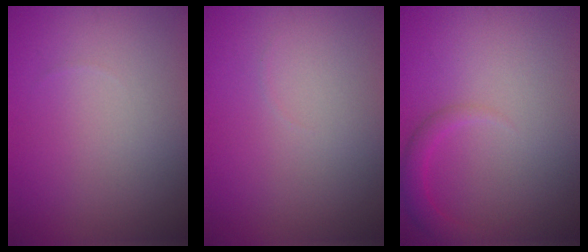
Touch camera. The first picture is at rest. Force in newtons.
{"total": 0.0}
{"total": 1.8, "press": 1.8, "slide": 0.2}